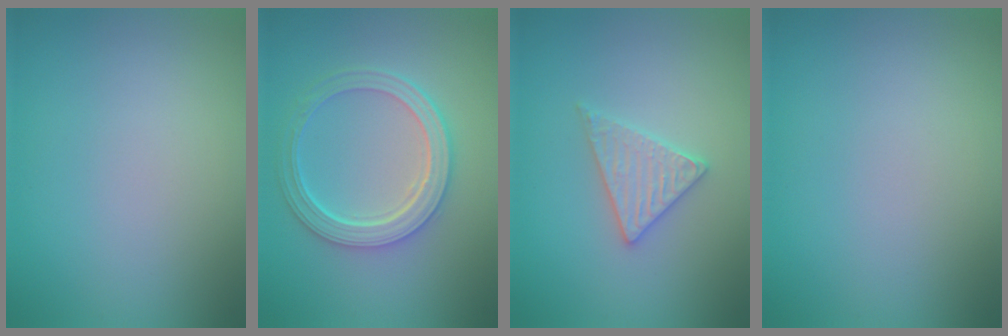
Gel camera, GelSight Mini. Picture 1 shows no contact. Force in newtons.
{"total": 4.9, "press": 3.9, "slide": 3.0}
{"total": 2.6, "press": 2.6, "slide": 0.3}
{"total": 0.0}